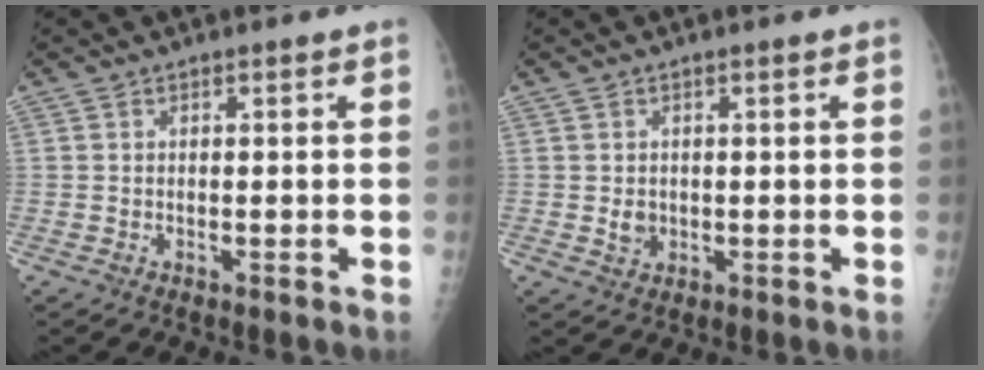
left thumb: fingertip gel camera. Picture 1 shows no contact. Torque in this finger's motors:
{"motor_torque": [0.38, 0.41, 0.24, -0.20, -0.03]}